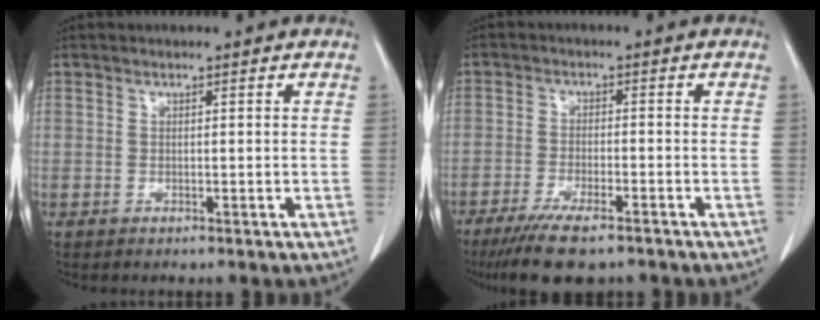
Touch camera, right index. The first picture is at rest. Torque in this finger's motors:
{"motor_torque": [0.95, -0.88, 0.22, 0.09]}